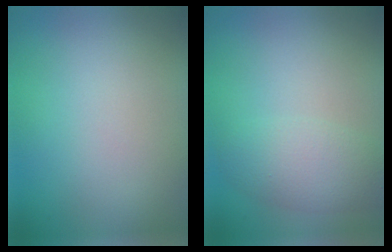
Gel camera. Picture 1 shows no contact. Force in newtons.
{"total": 3.4, "press": 3.4, "slide": 0.2}